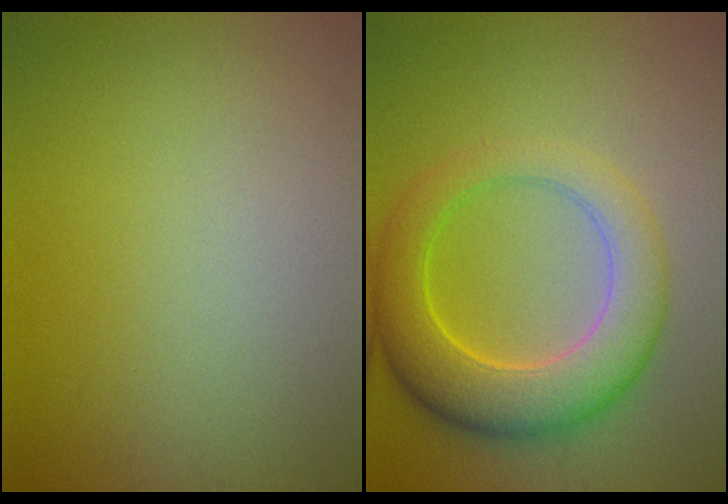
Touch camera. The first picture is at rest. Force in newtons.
{"total": 7.2, "press": 7.2, "slide": 0.5}